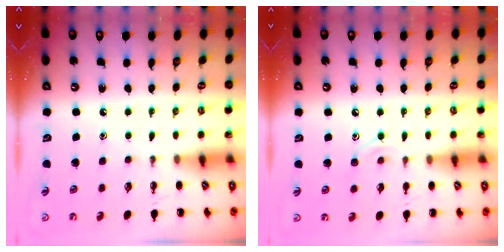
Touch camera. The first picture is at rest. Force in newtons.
{"total": 8.3, "press": 7.9, "slide": 2.3}